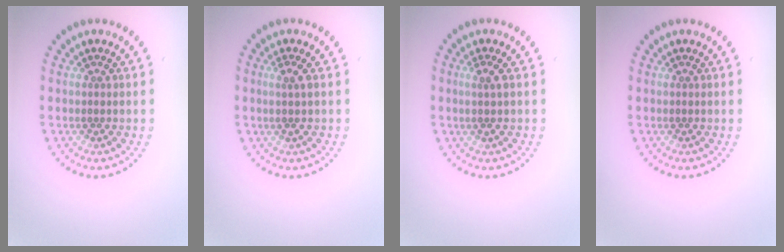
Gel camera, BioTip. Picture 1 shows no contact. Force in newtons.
{"total": 1.4, "press": 1.1, "slide": 0.8}
{"total": 1.4, "press": 1.1, "slide": 0.8}
{"total": 0.0}